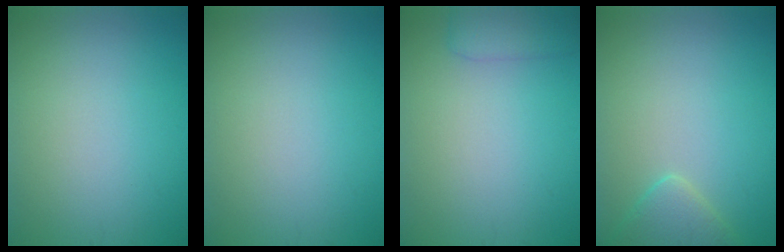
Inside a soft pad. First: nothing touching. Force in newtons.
{"total": 0.0}
{"total": 2.5, "press": 2.5, "slide": 0.2}
{"total": 2.6, "press": 2.6, "slide": 0.2}